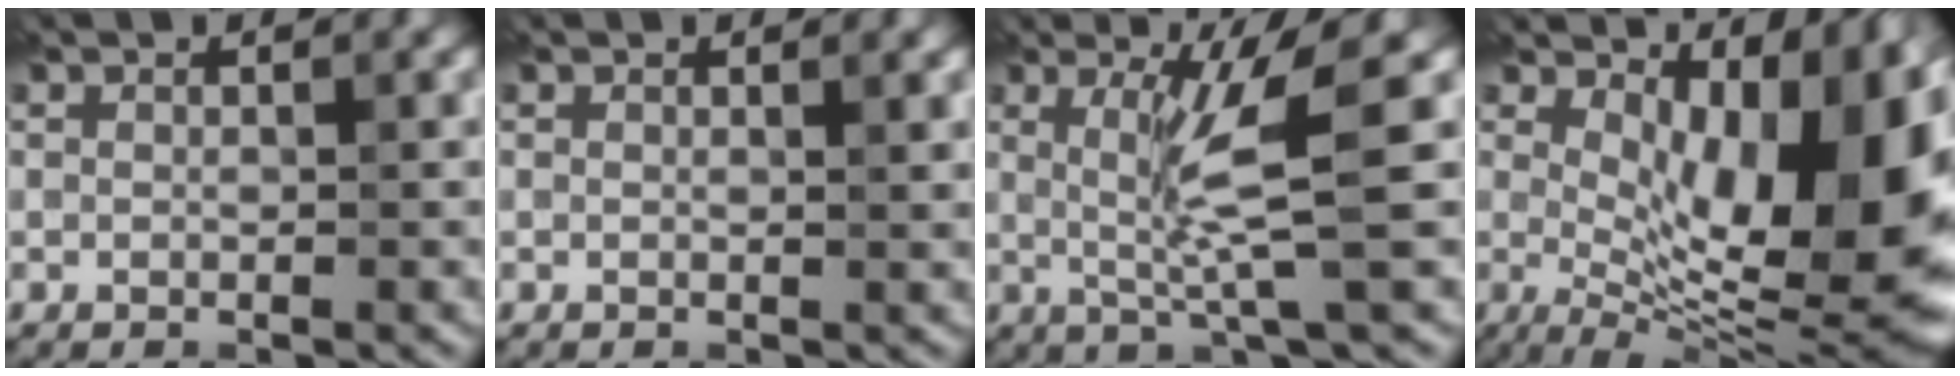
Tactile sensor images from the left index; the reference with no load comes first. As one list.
[{"total": 1.1, "force": [0.6, 0.4, 0.8], "torque": [-0.002, 0.002, 0.005]}, {"total": 5.3, "force": [1.0, 0.4, 5.2], "torque": [-0.103, -0.004, 0.021]}, {"total": 15.4, "force": [2.5, 6.7, 13.6], "torque": [-0.151, 0.001, 0.050]}]